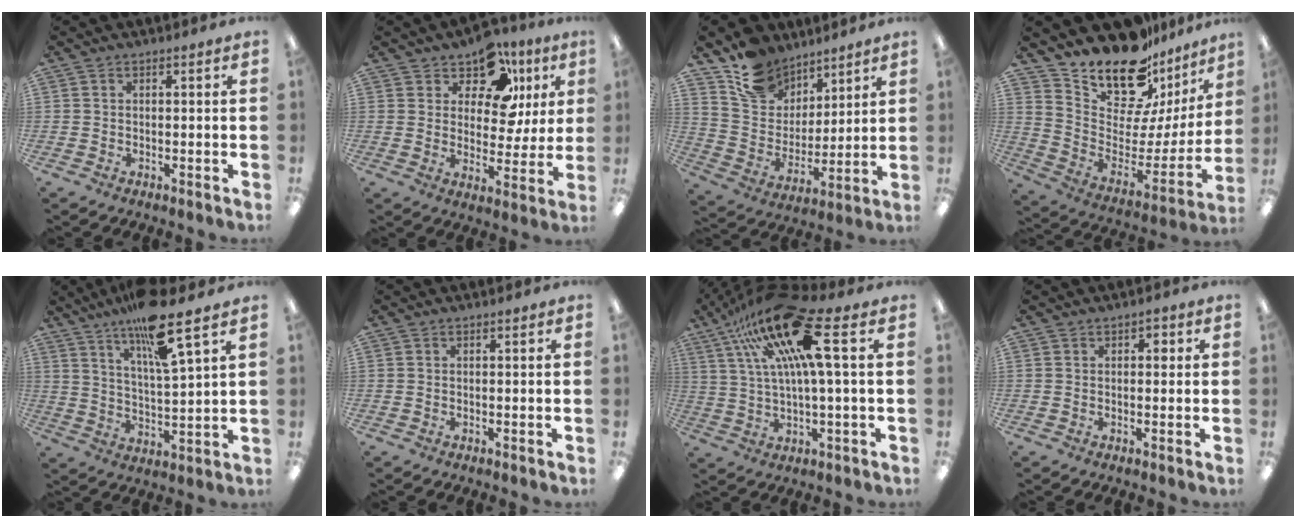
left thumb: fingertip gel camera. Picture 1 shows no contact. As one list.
[{"total": 12.9, "force": [8.0, 7.3, 7.0], "torque": [-0.116, -0.039, 0.146]}, {"total": 14.0, "force": [10.4, 8.9, 3.0], "torque": [-0.068, -0.071, 0.205]}, {"total": 18.5, "force": [16.5, 6.3, 5.4], "torque": [-0.112, -0.147, 0.292]}, {"total": 14.1, "force": [10.1, 2.1, 9.5], "torque": [-0.171, -0.050, 0.164]}, {"total": 0.0}, {"total": 21.2, "force": [10.0, 5.3, 17.9], "torque": [-0.345, -0.032, 0.158]}, {"total": 1.5, "force": [0.6, 1.0, 0.9], "torque": [-0.012, 0.002, 0.008]}]